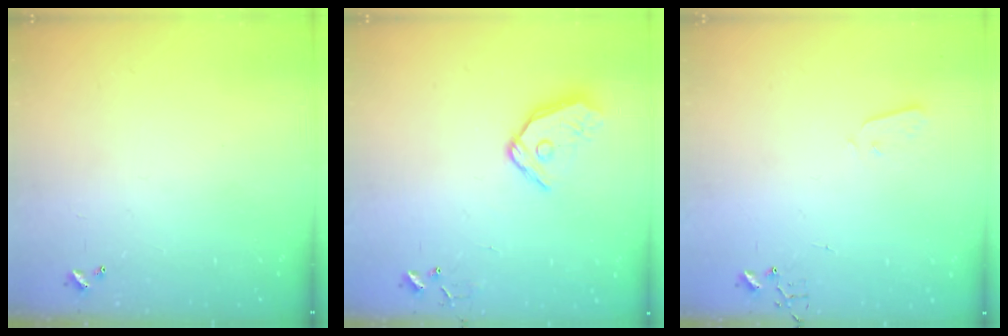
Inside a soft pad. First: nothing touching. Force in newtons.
{"total": 12.4, "press": 12.2, "slide": 2.1}
{"total": 2.1, "press": 2.0, "slide": 0.4}